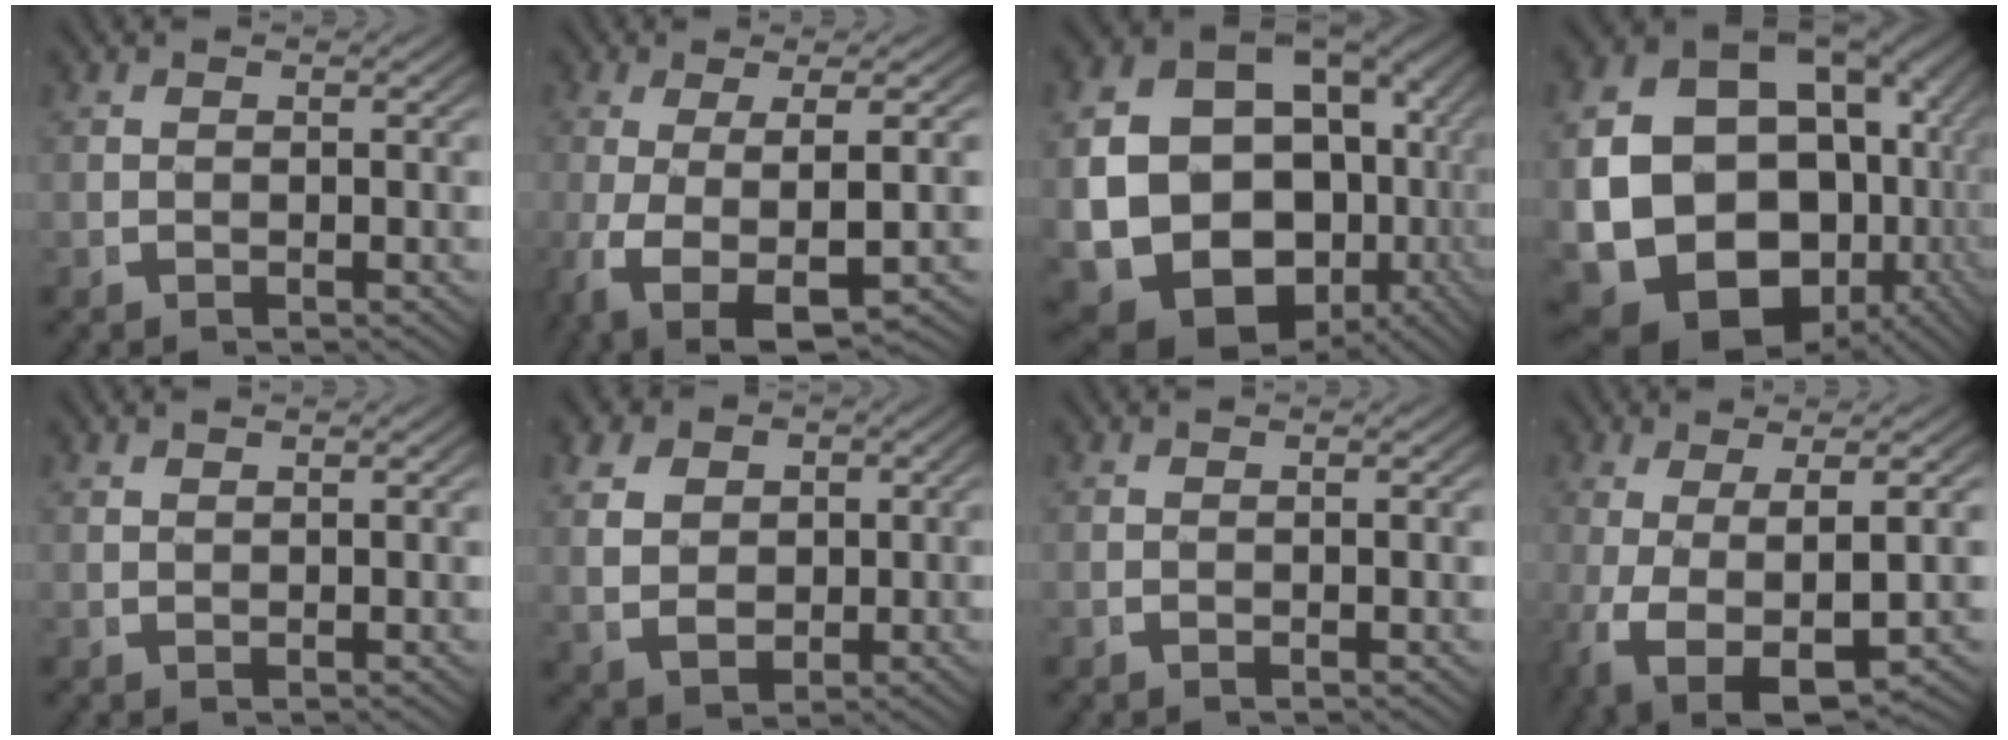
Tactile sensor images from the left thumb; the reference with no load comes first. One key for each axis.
{"total": 8.9, "fx": -2.9, "fy": 3.9, "fz": 7.5, "tx": -0.166, "ty": -0.034, "tz": -0.016}
{"total": 20.2, "fx": -2.4, "fy": 15.3, "fz": 12.9, "tx": -0.297, "ty": -0.073, "tz": -0.016}
{"total": 22.1, "fx": -2.1, "fy": 16.5, "fz": 14.6, "tx": -0.323, "ty": -0.072, "tz": -0.010}
{"total": 0.7, "fx": 0.7, "fy": -0.1, "fz": 0.0, "tx": -0.002, "ty": -0.003, "tz": 0.020}
{"total": 6.4, "fx": 0.7, "fy": 5.1, "fz": 3.8, "tx": -0.077, "ty": -0.024, "tz": 0.026}
{"total": 0.0}
{"total": 9.0, "fx": -2.7, "fy": 4.8, "fz": 7.2, "tx": -0.159, "ty": -0.034, "tz": -0.016}